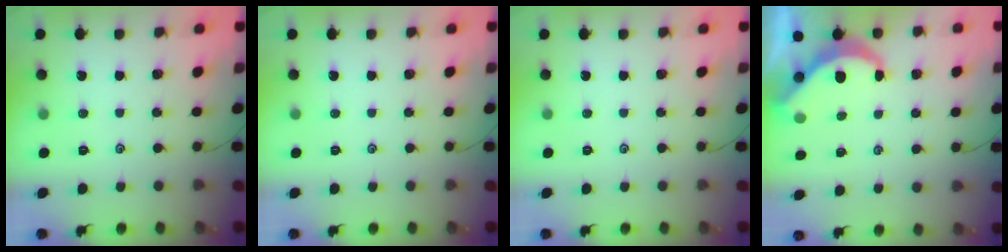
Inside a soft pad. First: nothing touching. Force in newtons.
{"total": 0.0}
{"total": 0.0}
{"total": 6.2, "press": 6.2, "slide": 0.2}